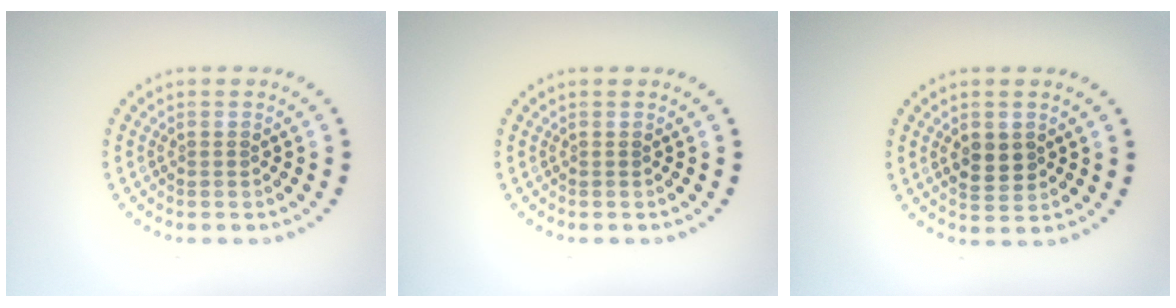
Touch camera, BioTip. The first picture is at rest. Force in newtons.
{"total": 0.0}
{"total": 2.6, "press": 2.6, "slide": 0.2}